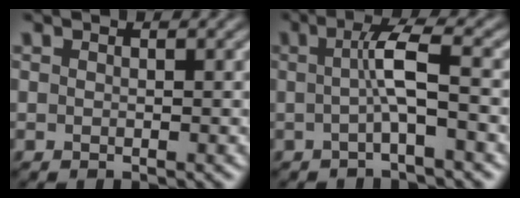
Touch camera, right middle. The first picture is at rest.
{"total": 3.7, "force": [-0.2, 0.5, 3.7], "torque": [-0.066, 0.008, -0.008]}